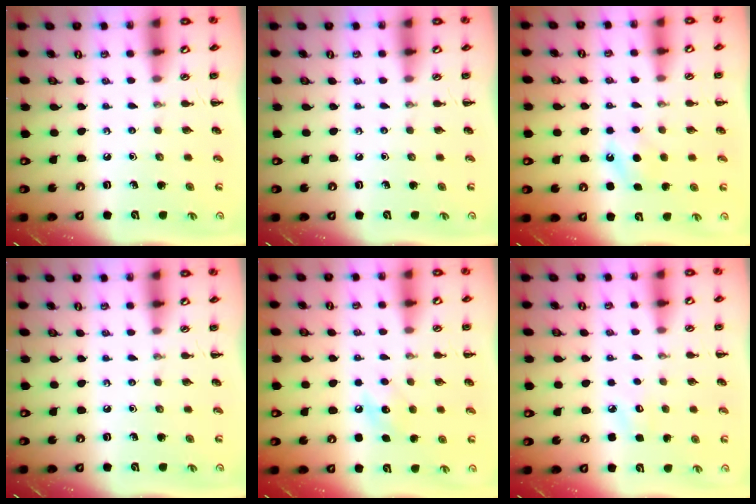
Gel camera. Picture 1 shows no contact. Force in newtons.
{"total": 0.0}
{"total": 6.2, "press": 6.0, "slide": 1.4}
{"total": 0.0}
{"total": 7.8, "press": 7.6, "slide": 1.5}
{"total": 5.5, "press": 5.2, "slide": 1.6}